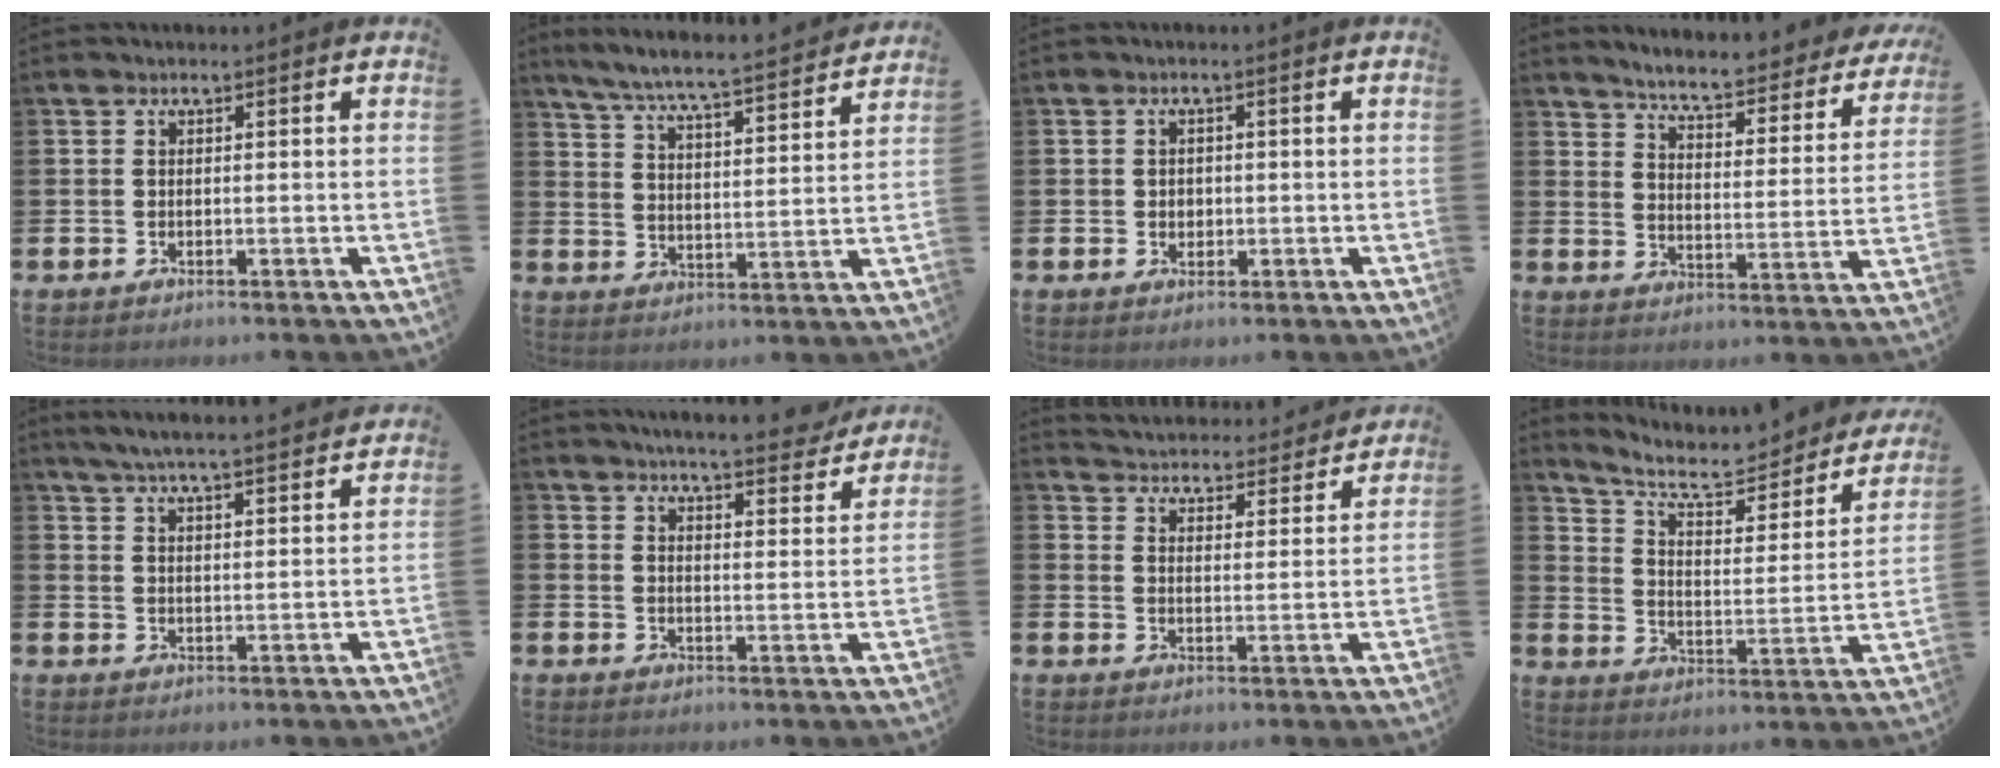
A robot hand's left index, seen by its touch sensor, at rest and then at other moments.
{"total": 6.9, "force": [6.5, 0.0, 2.4], "torque": [-0.077, -0.048, 0.112]}
{"total": 1.4, "force": [0.3, 1.2, 0.5], "torque": [-0.002, 0.005, 0.001]}
{"total": 5.4, "force": [5.1, 0.3, 1.7], "torque": [-0.058, -0.046, 0.081]}
{"total": 5.7, "force": [5.5, -0.2, 1.4], "torque": [-0.044, -0.032, 0.098]}
{"total": 5.6, "force": [5.4, 0.3, 1.3], "torque": [-0.028, -0.040, 0.093]}
{"total": 4.5, "force": [4.4, 0.6, -0.1], "torque": [-0.020, -0.041, 0.074]}
{"total": 7.9, "force": [6.3, 3.0, 3.8], "torque": [-0.104, -0.043, 0.103]}